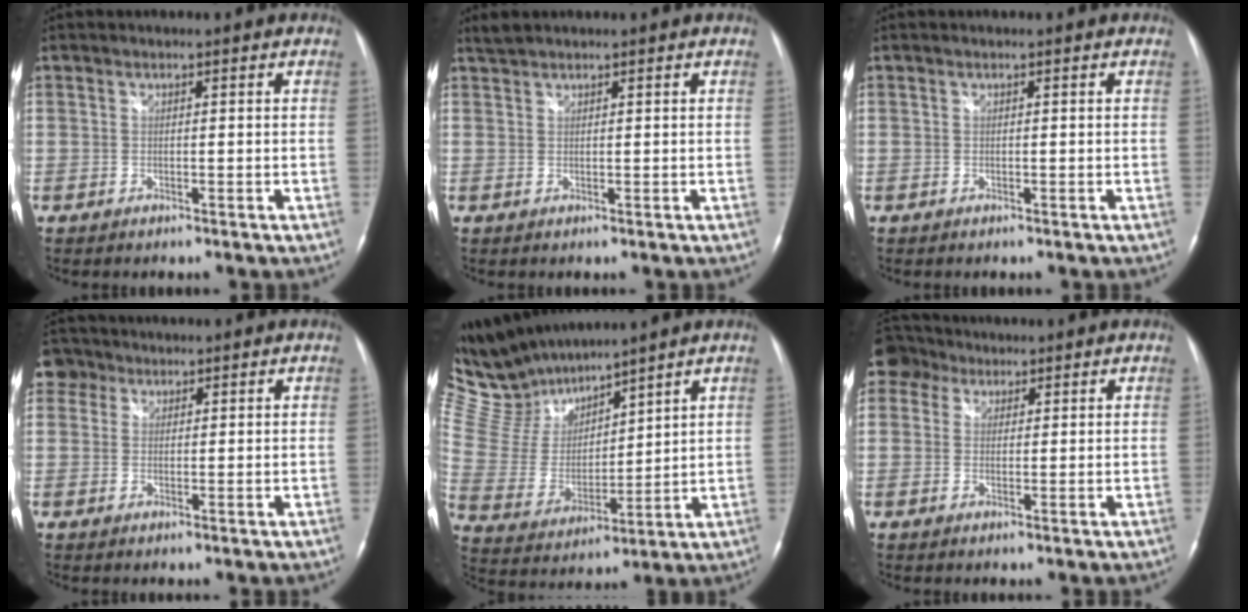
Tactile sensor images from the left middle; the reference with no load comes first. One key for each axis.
{"total": 1.3, "fx": 1.3, "fy": 0.1, "fz": 0.2, "tx": -0.010, "ty": 0.011, "tz": 0.031}
{"total": 0.0}
{"total": 3.2, "fx": 1.8, "fy": 2.7, "fz": 0.3, "tx": -0.004, "ty": 0.015, "tz": 0.028}
{"total": 13.4, "fx": 12.8, "fy": 2.7, "fz": 3.2, "tx": -0.088, "ty": 0.009, "tz": 0.269}
{"total": 4.2, "fx": 2.5, "fy": 3.3, "fz": 0.4, "tx": -0.015, "ty": 0.024, "tz": 0.046}